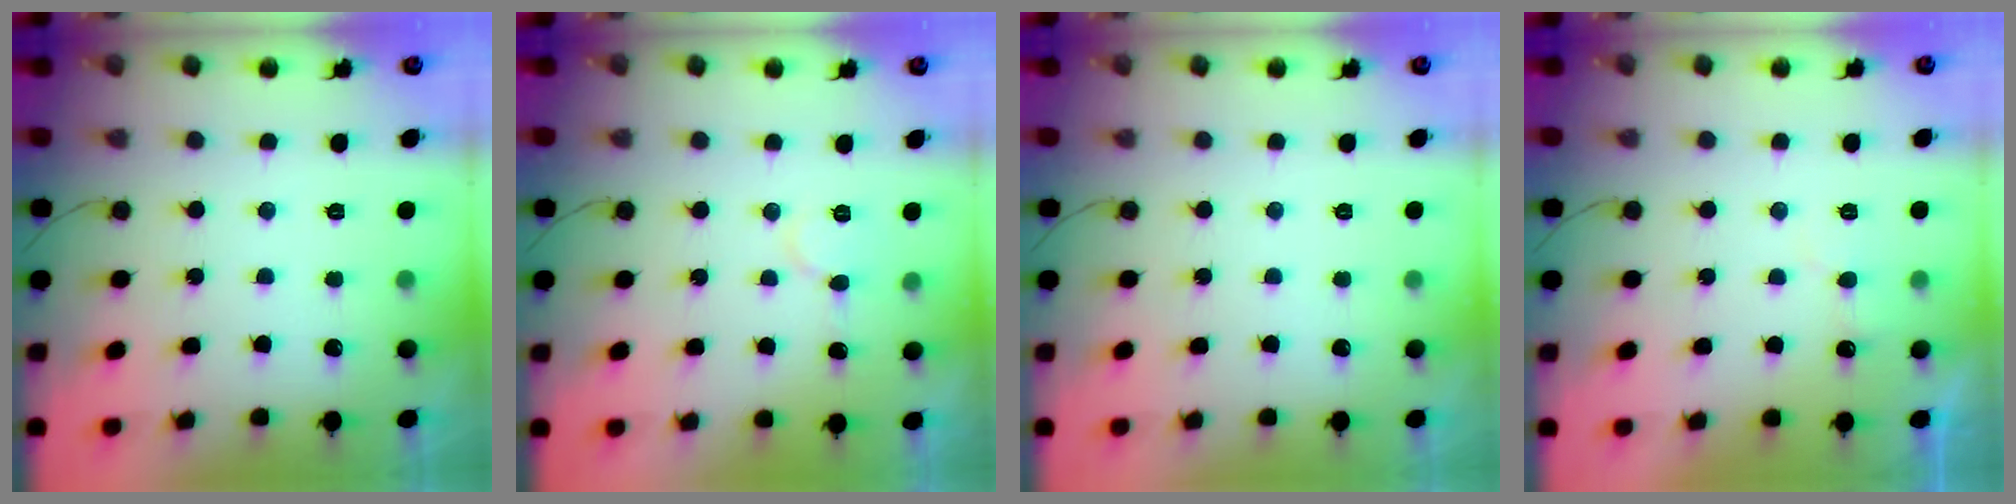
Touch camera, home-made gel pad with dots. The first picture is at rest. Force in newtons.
{"total": 4.9, "press": 4.9, "slide": 0.5}
{"total": 0.0}
{"total": 4.5, "press": 4.5, "slide": 0.5}